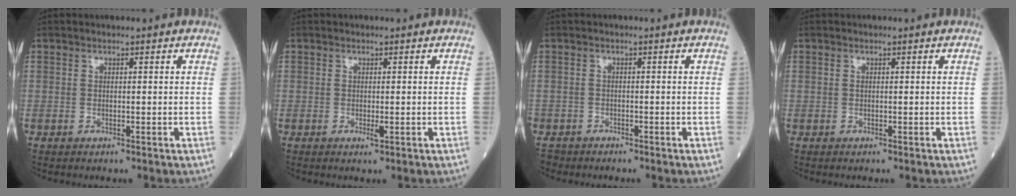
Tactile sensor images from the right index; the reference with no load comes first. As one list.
[{"total": 0.9, "force": [-0.2, 0.2, 0.8], "torque": [-0.015, -0.003, -0.002]}, {"total": 1.9, "force": [-1.6, 1.1, -0.3], "torque": [0.000, 0.001, -0.034]}, {"total": 0.0}]